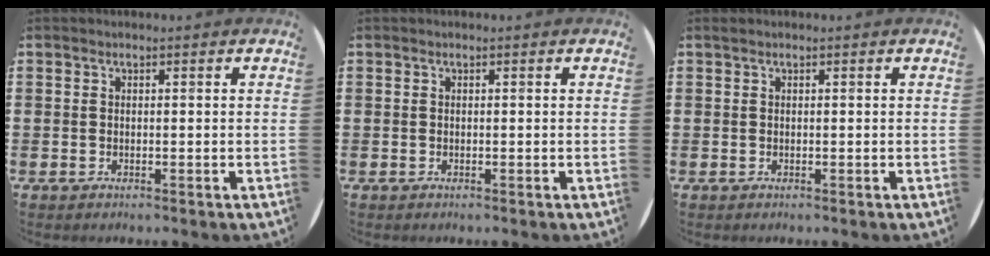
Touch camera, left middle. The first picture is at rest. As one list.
[{"total": 0.0}, {"total": 0.0}]